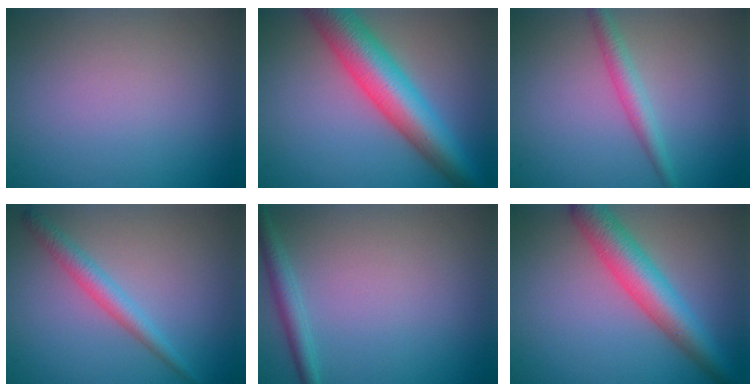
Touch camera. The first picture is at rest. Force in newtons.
{"total": 8.5, "press": 8.5, "slide": 0.2}
{"total": 2.3, "press": 2.3, "slide": 0.0}
{"total": 2.4, "press": 2.4, "slide": 0.1}
{"total": 2.0, "press": 2.0, "slide": 0.1}
{"total": 5.8, "press": 5.8, "slide": 0.2}